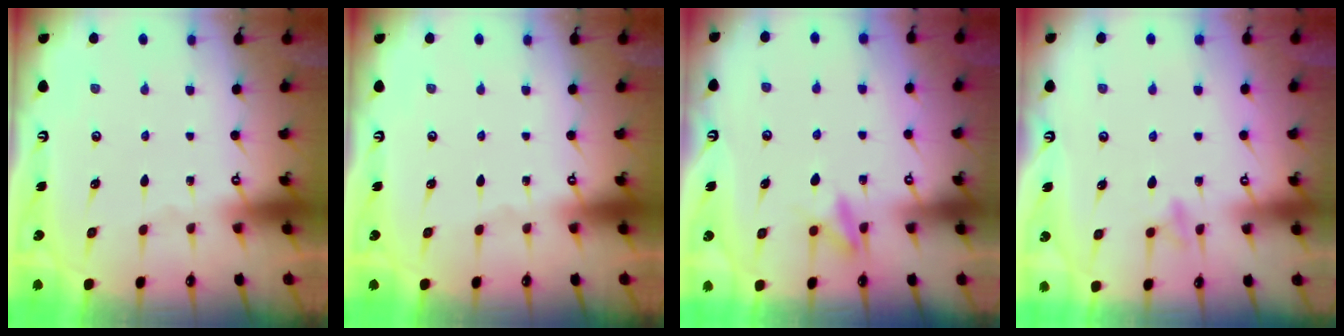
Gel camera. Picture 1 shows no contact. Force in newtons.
{"total": 0.0}
{"total": 8.5, "press": 8.4, "slide": 1.1}
{"total": 7.3, "press": 7.2, "slide": 0.7}